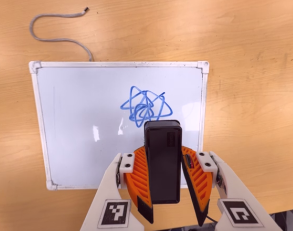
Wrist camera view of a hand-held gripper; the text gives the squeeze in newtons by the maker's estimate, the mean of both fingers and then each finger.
{"total": 6.6, "left": 6.4, "right": 6.9}